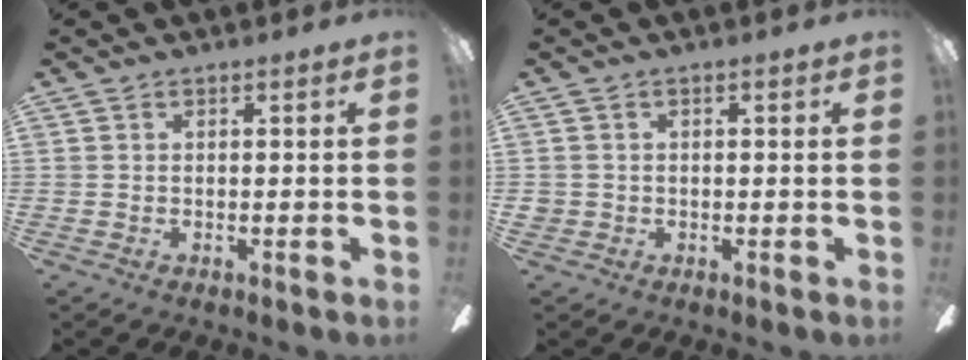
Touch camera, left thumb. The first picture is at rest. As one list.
[{"total": 1.5, "force": [-0.3, 1.4, 0.3], "torque": [-0.005, 0.006, -0.009]}]